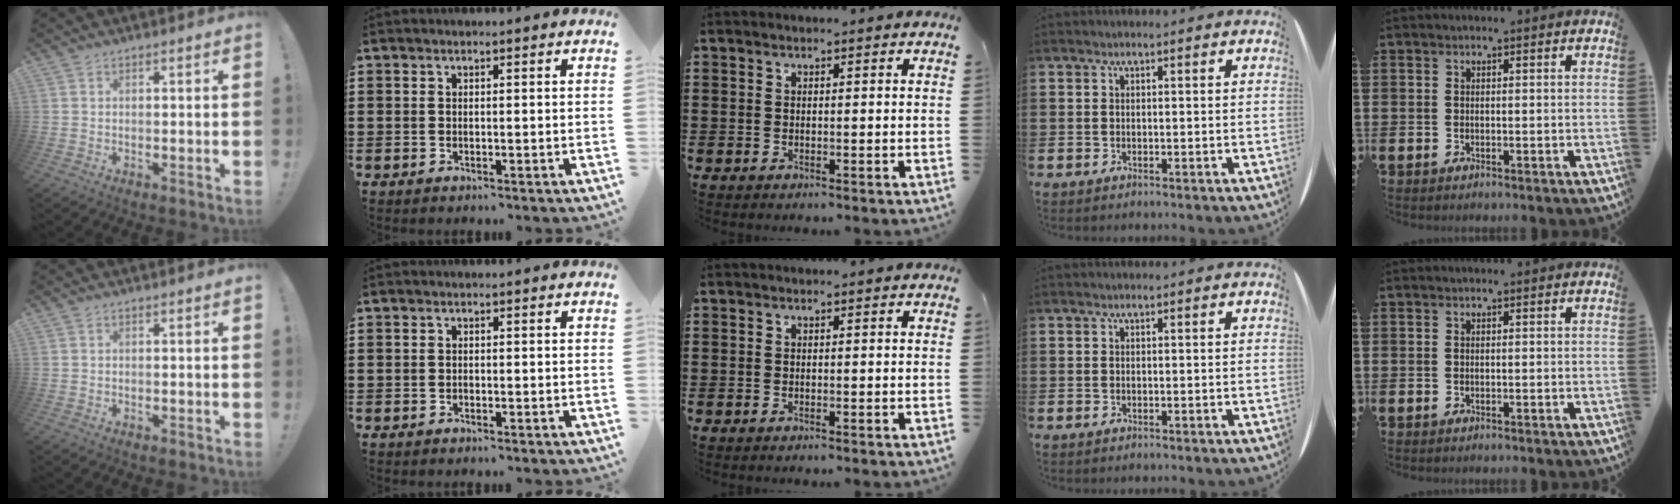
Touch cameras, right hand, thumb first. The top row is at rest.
{}